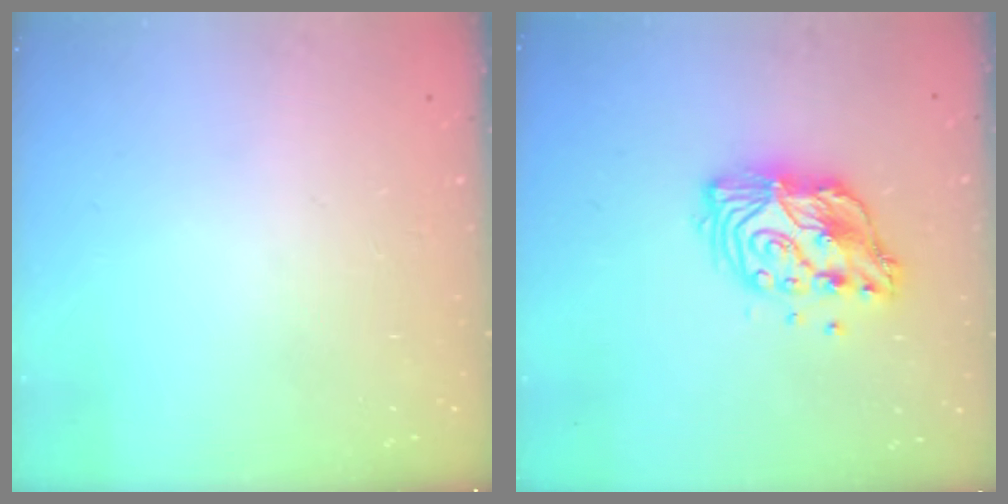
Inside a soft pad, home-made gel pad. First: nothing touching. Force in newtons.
{"total": 12.1, "press": 12.0, "slide": 1.2}